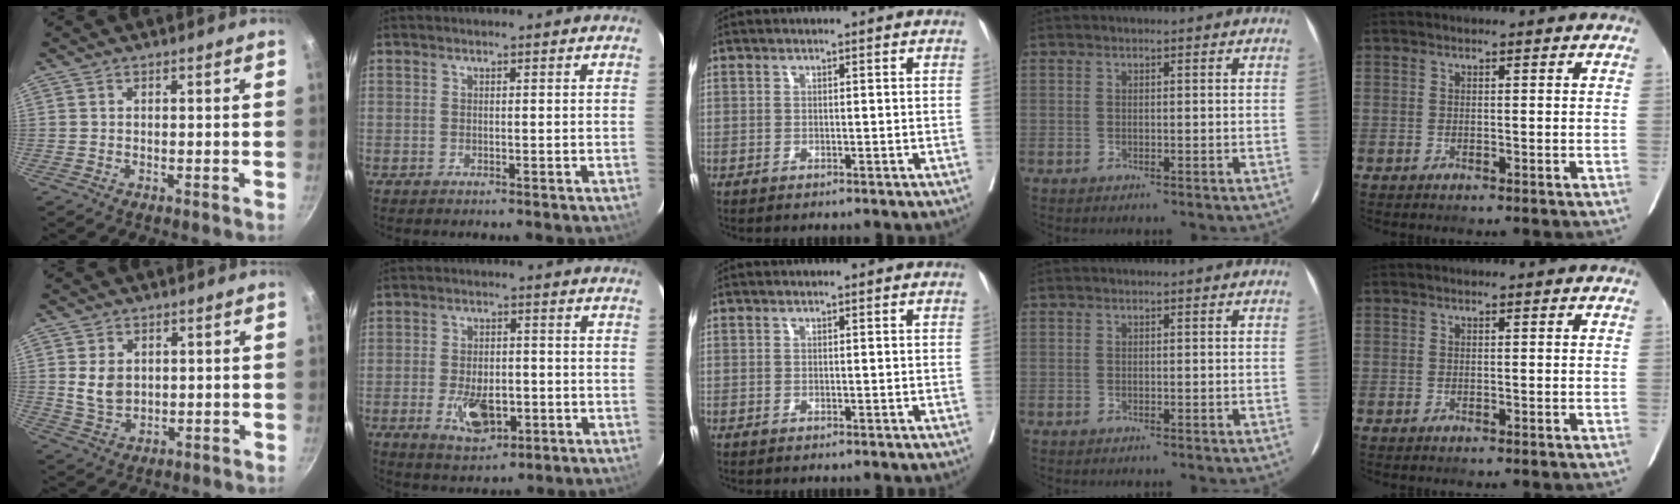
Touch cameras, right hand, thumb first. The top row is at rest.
{"thumb": {"total": 5.4, "force": [1.0, 4.0, 3.4], "torque": [-0.046, -0.011, 0.030]}, "index": {"total": 7.4, "force": [-2.4, 3.6, 6.0], "torque": [-0.109, -0.007, -0.031]}}